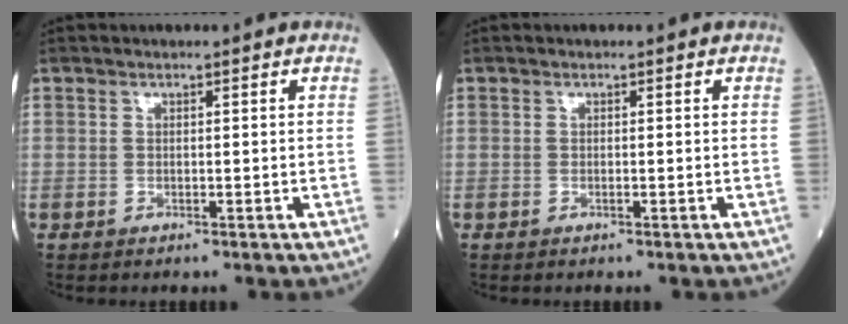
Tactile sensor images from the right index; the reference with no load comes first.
{"total": 0.0}